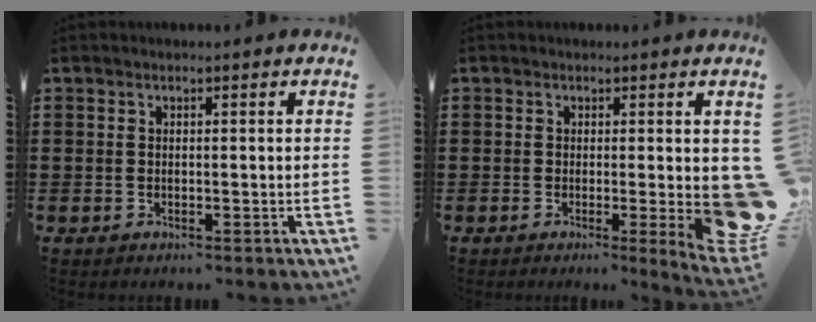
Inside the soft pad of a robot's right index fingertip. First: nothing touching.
{"total": 5.8, "force": [-0.5, 1.6, 5.6], "torque": [-0.070, -0.014, -0.002]}